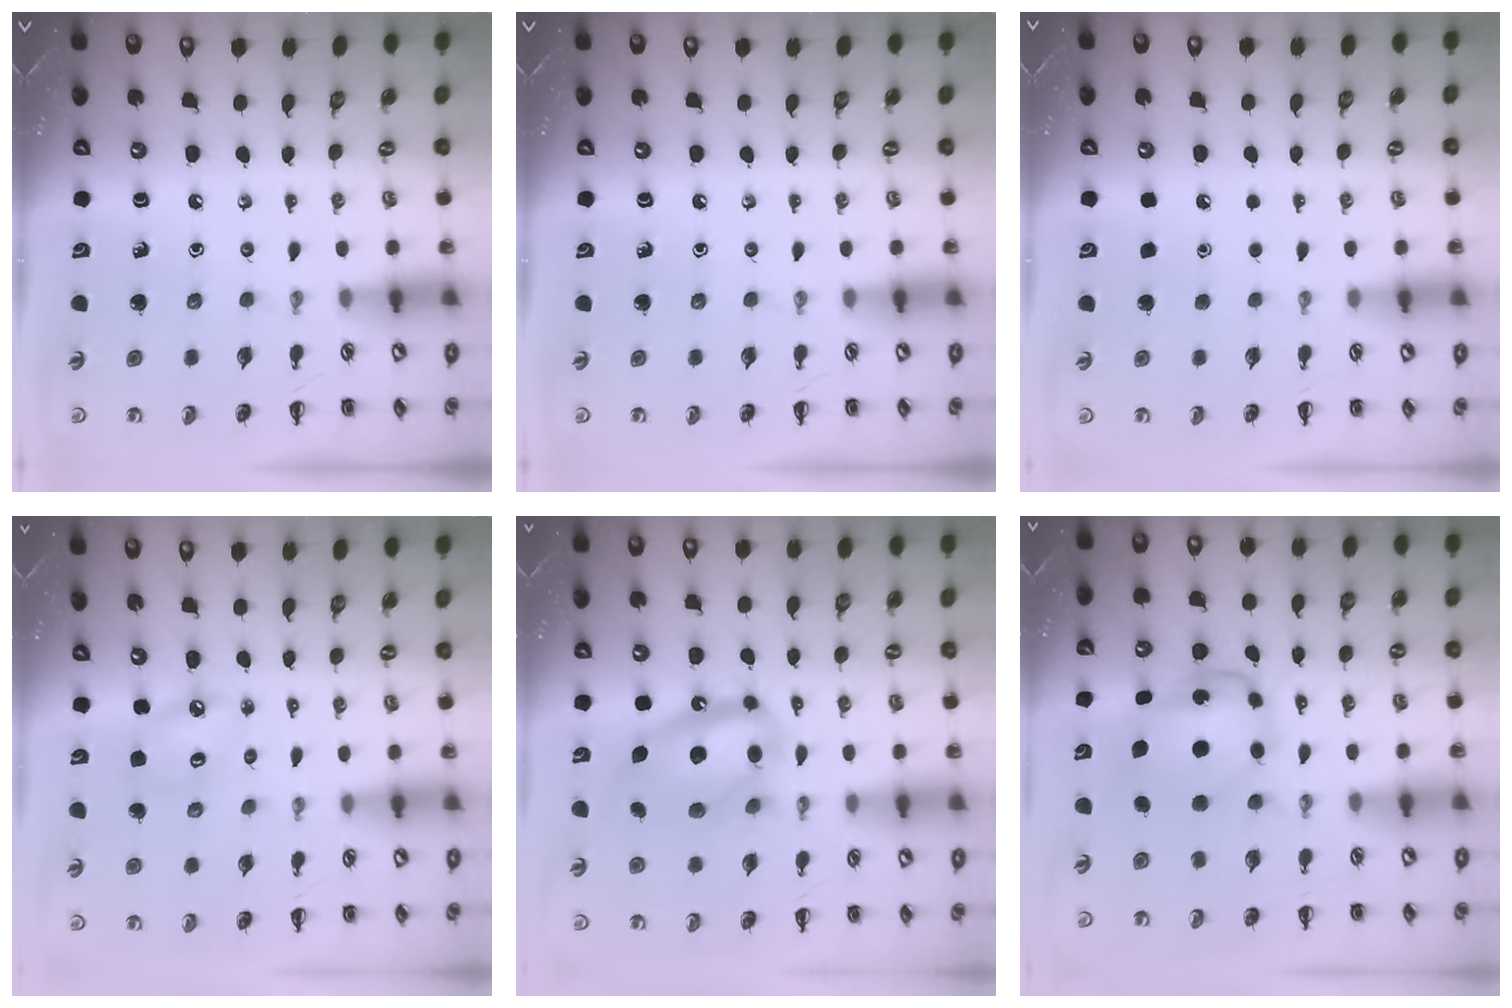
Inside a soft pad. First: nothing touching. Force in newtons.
{"total": 0.0}
{"total": 1.8, "press": 1.7, "slide": 0.1}
{"total": 5.0, "press": 4.9, "slide": 0.8}
{"total": 14.7, "press": 14.2, "slide": 3.6}
{"total": 5.5, "press": 5.5, "slide": 0.8}